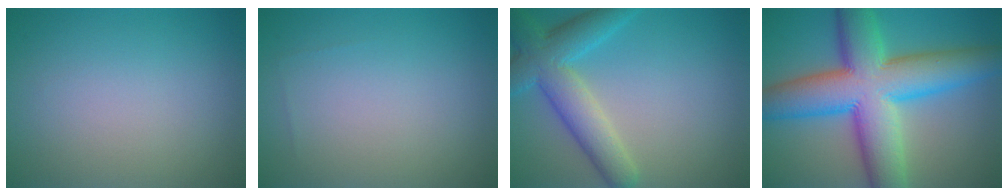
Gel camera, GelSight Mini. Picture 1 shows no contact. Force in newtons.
{"total": 0.0}
{"total": 6.3, "press": 6.3, "slide": 0.3}
{"total": 13.3, "press": 13.3, "slide": 0.4}